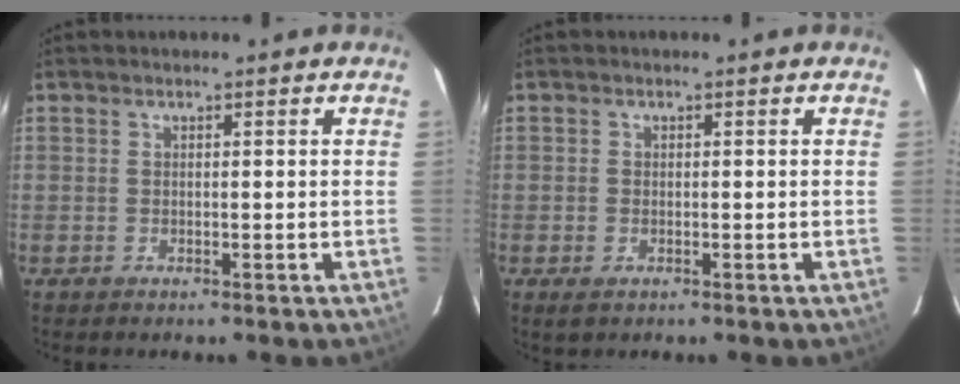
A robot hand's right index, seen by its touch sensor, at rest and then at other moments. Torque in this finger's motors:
{"motor_torque": [0.15, 0.10, 0.01, 0.00]}